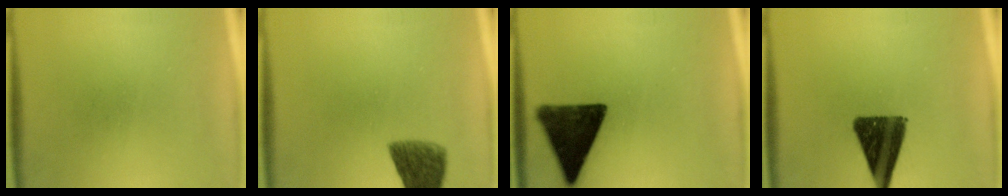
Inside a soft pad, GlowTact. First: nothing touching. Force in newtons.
{"total": 7.2}
{"total": 14.6}
{"total": 13.2}